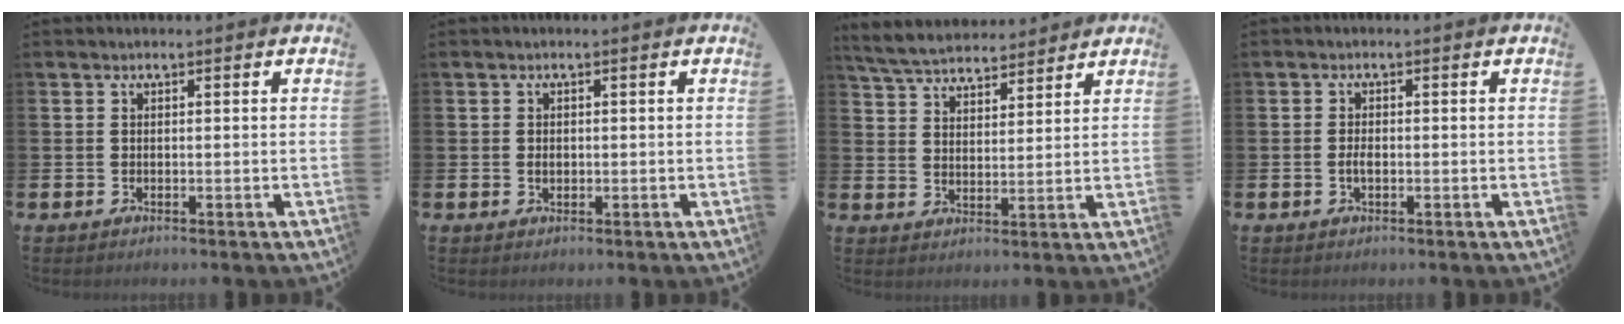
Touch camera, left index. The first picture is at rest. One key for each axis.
{"total": 0.9, "fx": 0.0, "fy": 0.7, "fz": 0.5, "tx": -0.012, "ty": 0.006, "tz": -0.002}
{"total": 5.7, "fx": 5.5, "fy": 1.2, "fz": 0.9, "tx": -0.042, "ty": -0.022, "tz": 0.101}
{"total": 1.5, "fx": -0.3, "fy": 0.7, "fz": 1.3, "tx": -0.024, "ty": 0.001, "tz": -0.007}